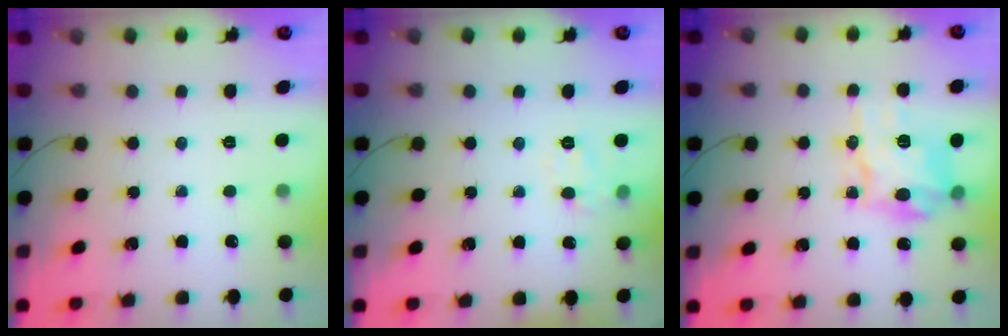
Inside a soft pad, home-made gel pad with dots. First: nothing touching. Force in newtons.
{"total": 7.2, "press": 7.1, "slide": 1.1}
{"total": 13.3, "press": 13.3, "slide": 1.1}